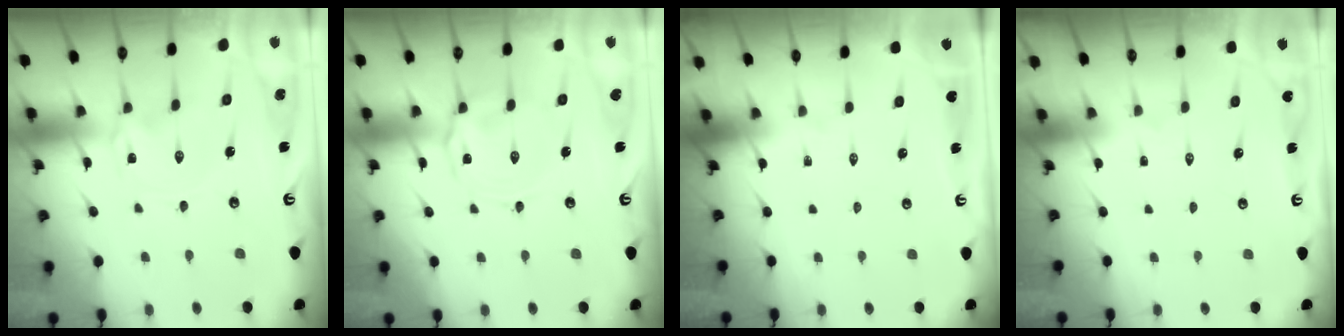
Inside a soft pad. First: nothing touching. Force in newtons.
{"total": 2.8, "press": 2.8, "slide": 0.6}
{"total": 0.0}
{"total": 1.6, "press": 1.6, "slide": 0.1}